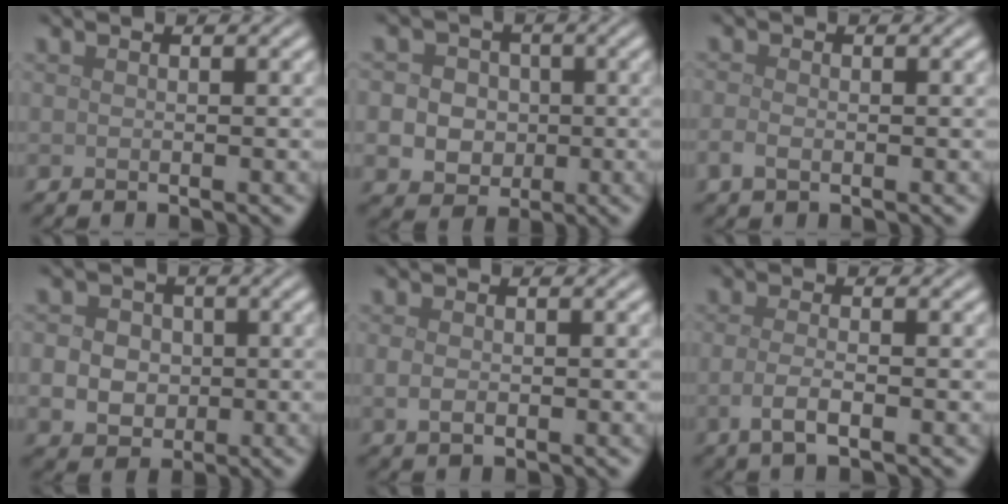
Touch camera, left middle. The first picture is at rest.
{"total": 7.5, "force": [-0.1, 6.9, 2.9], "torque": [-0.043, 0.030, -0.027]}
{"total": 1.5, "force": [-0.5, 1.0, 1.1], "torque": [-0.026, -0.003, -0.012]}
{"total": 6.7, "force": [0.2, 5.9, 3.1], "torque": [-0.049, 0.029, -0.023]}
{"total": 1.5, "force": [-0.1, 1.0, 1.1], "torque": [-0.025, -0.003, 0.000]}
{"total": 2.5, "force": [-0.7, 0.9, 2.3], "torque": [-0.046, -0.003, -0.017]}